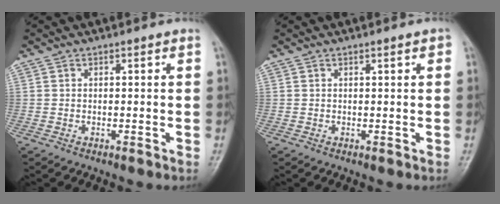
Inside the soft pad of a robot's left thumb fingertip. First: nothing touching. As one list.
[{"total": 1.1, "force": [0.4, 0.2, 0.9], "torque": [-0.013, 0.002, 0.005]}]